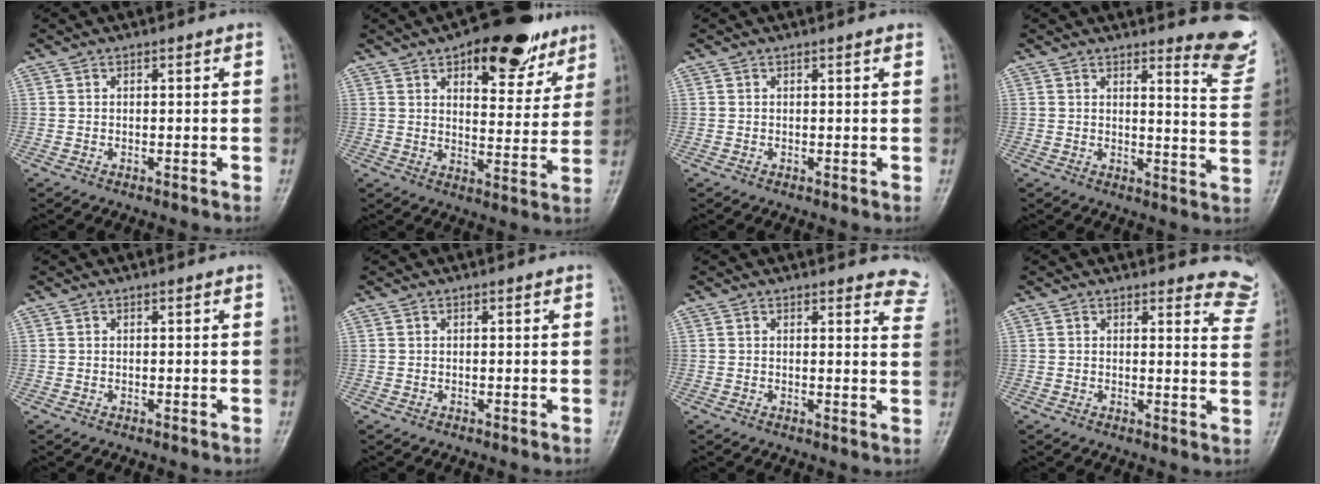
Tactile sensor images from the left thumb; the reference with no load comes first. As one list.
[{"total": 16.3, "force": [9.8, 7.6, 10.6], "torque": [-0.085, -0.036, 0.136]}, {"total": 0.7, "force": [0.4, 0.1, 0.5], "torque": [-0.007, 0.001, 0.003]}, {"total": 9.3, "force": [8.3, 1.6, 3.7], "torque": [-0.018, -0.090, 0.082]}, {"total": 0.0}, {"total": 0.0}, {"total": 7.1, "force": [6.7, 2.4, 1.0], "torque": [0.035, -0.032, 0.040]}, {"total": 8.7, "force": [8.4, 2.4, 0.5], "torque": [0.044, -0.066, 0.055]}]